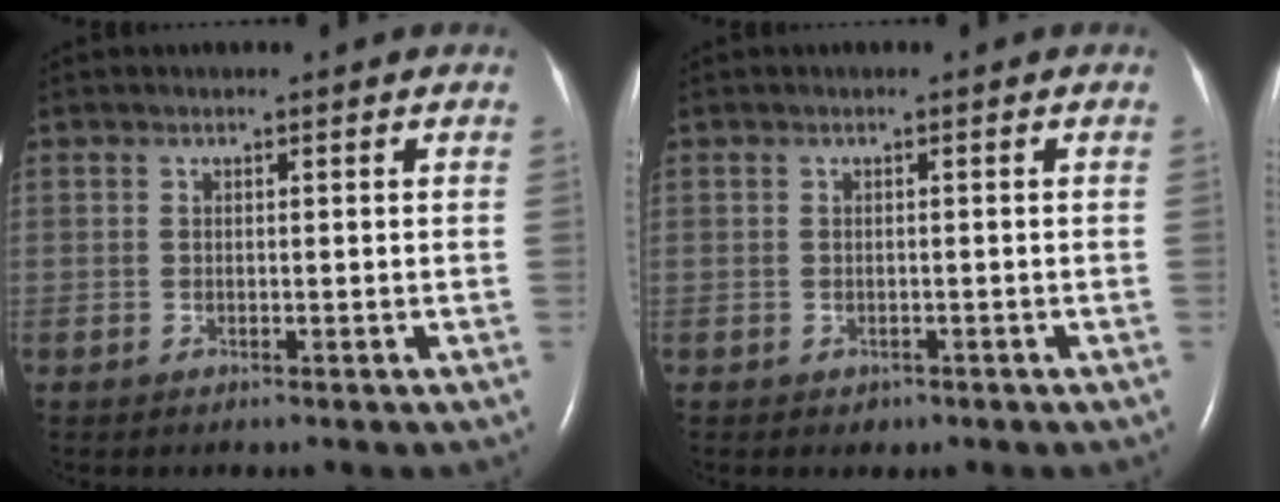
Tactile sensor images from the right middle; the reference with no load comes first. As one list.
[{"total": 0.8, "force": [-0.4, 0.7, 0.2], "torque": [-0.005, 0.001, -0.002]}]